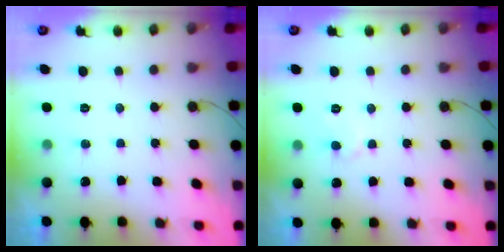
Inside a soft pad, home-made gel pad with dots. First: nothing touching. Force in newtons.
{"total": 4.4, "press": 4.4, "slide": 0.5}